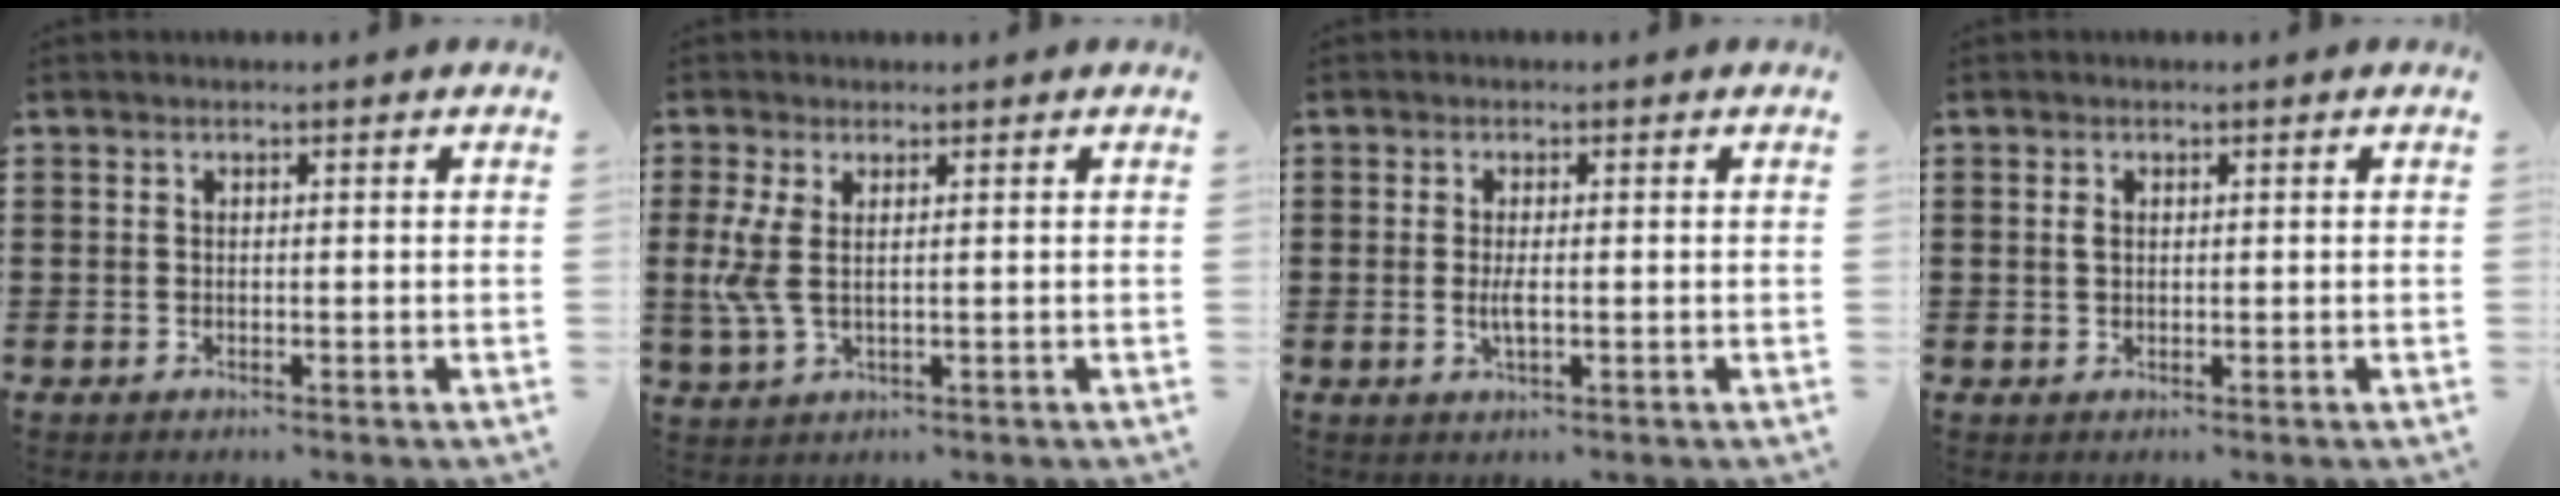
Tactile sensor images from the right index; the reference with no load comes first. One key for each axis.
{"total": 4.4, "fx": 0.5, "fy": 1.7, "fz": 4.0, "tx": -0.109, "ty": -0.010, "tz": 0.002}
{"total": 2.1, "fx": -0.3, "fy": 0.5, "fz": 2.0, "tx": -0.043, "ty": -0.004, "tz": -0.009}
{"total": 1.2, "fx": 0.4, "fy": 0.8, "fz": 0.8, "tx": -0.019, "ty": 0.006, "tz": 0.007}